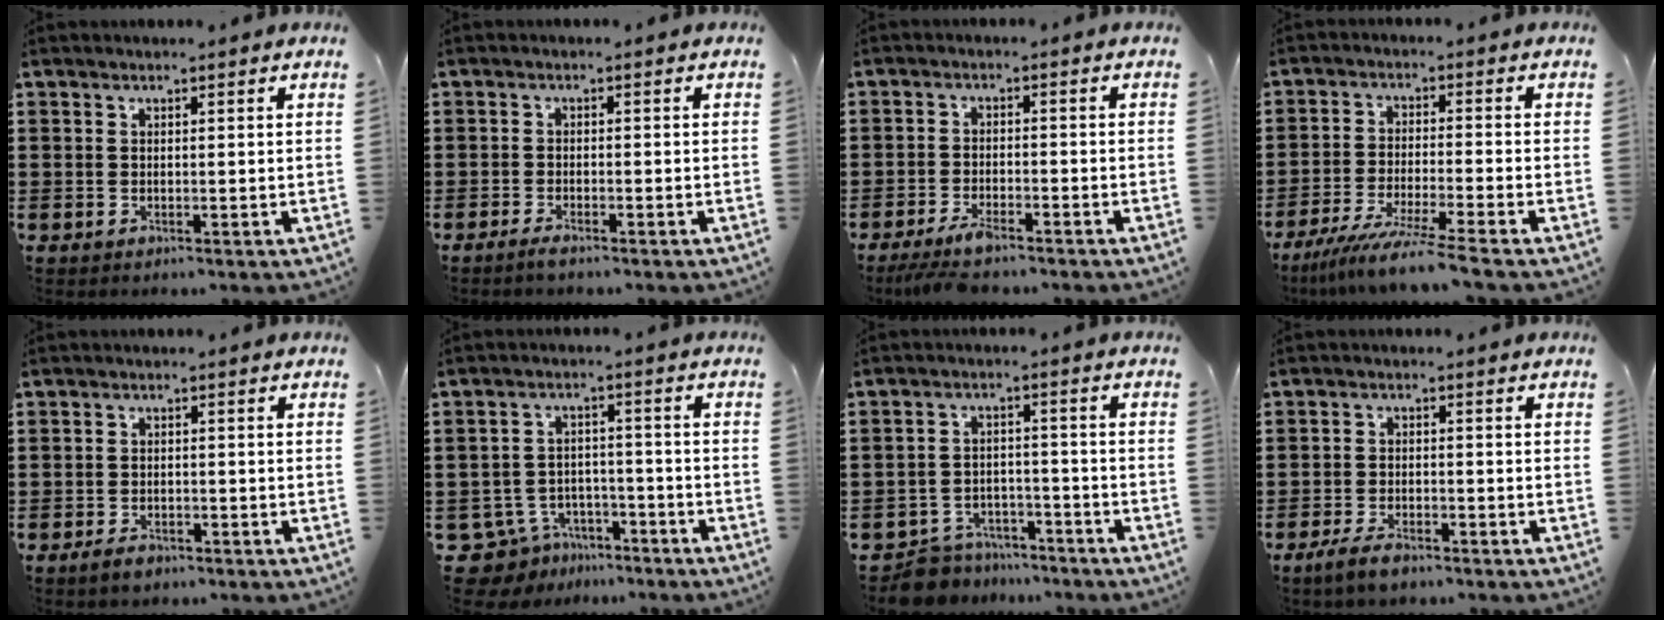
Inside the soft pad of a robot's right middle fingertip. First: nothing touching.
{"total": 1.4, "force": [-1.2, 0.0, 0.8], "torque": [-0.017, -0.003, -0.021]}
{"total": 4.0, "force": [-3.4, 0.6, 1.9], "torque": [-0.053, -0.009, -0.071]}
{"total": 7.2, "force": [-6.1, -0.8, 3.6], "torque": [-0.081, -0.025, -0.120]}
{"total": 1.9, "force": [-1.5, 0.9, 0.7], "torque": [-0.016, 0.003, -0.031]}
{"total": 6.4, "force": [-5.8, 2.6, 0.8], "torque": [-0.043, 0.014, -0.121]}
{"total": 6.6, "force": [-6.4, 1.6, 0.3], "torque": [-0.014, 0.016, -0.130]}
{"total": 3.4, "force": [-2.6, 1.3, 1.8], "torque": [-0.036, 0.006, -0.051]}